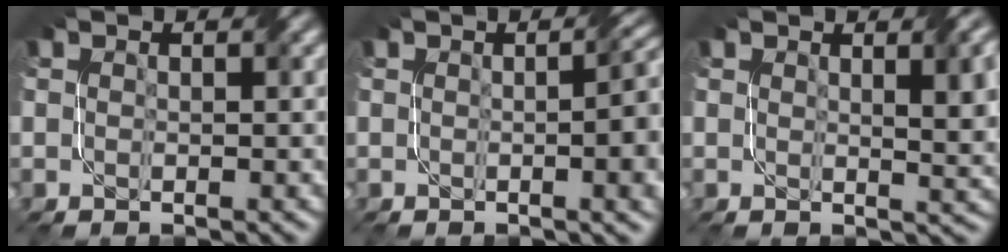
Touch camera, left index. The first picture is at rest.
{"total": 7.5, "force": [-0.1, 2.8, 7.0], "torque": [-0.041, 0.014, -0.004]}
{"total": 5.2, "force": [1.8, 1.7, 4.6], "torque": [-0.043, 0.003, 0.028]}